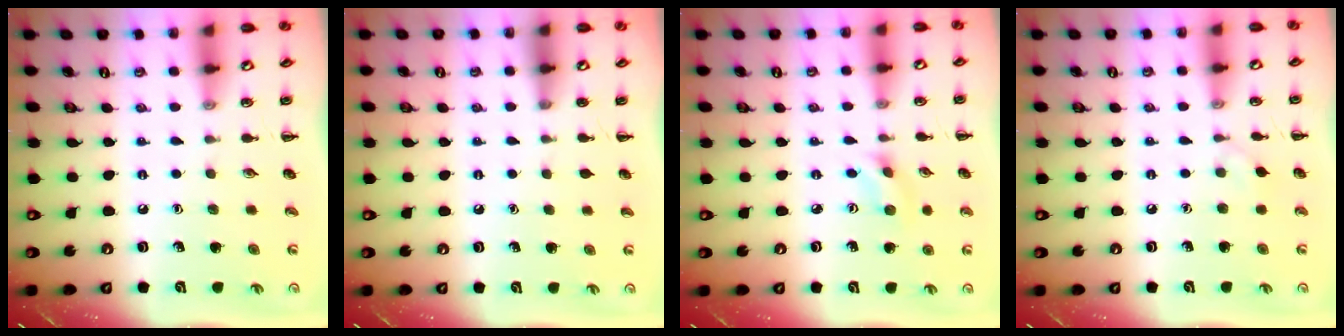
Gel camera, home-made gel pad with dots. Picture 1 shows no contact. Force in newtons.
{"total": 0.0}
{"total": 2.7, "press": 2.6, "slide": 0.8}
{"total": 3.6, "press": 3.5, "slide": 1.0}